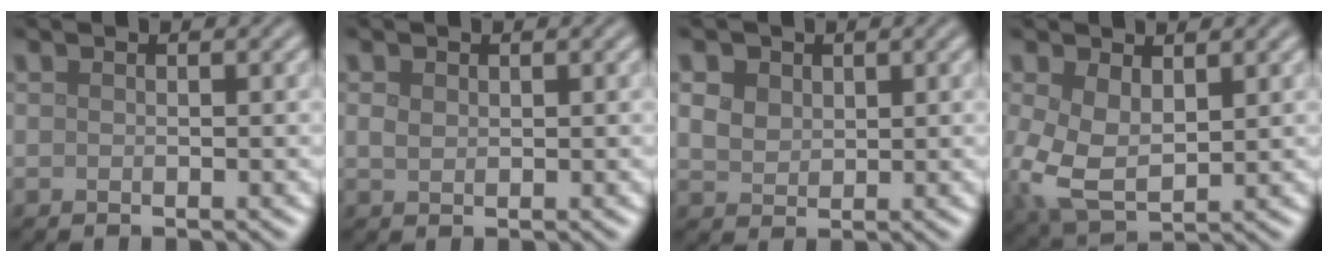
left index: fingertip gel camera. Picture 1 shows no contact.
{"total": 1.0, "force": [0.4, 0.8, 0.5], "torque": [-0.012, 0.000, 0.008]}
{"total": 4.0, "force": [2.0, 2.9, 2.0], "torque": [-0.054, 0.013, 0.029]}
{"total": 5.4, "force": [0.3, 3.3, 4.2], "torque": [-0.115, -0.007, 0.010]}